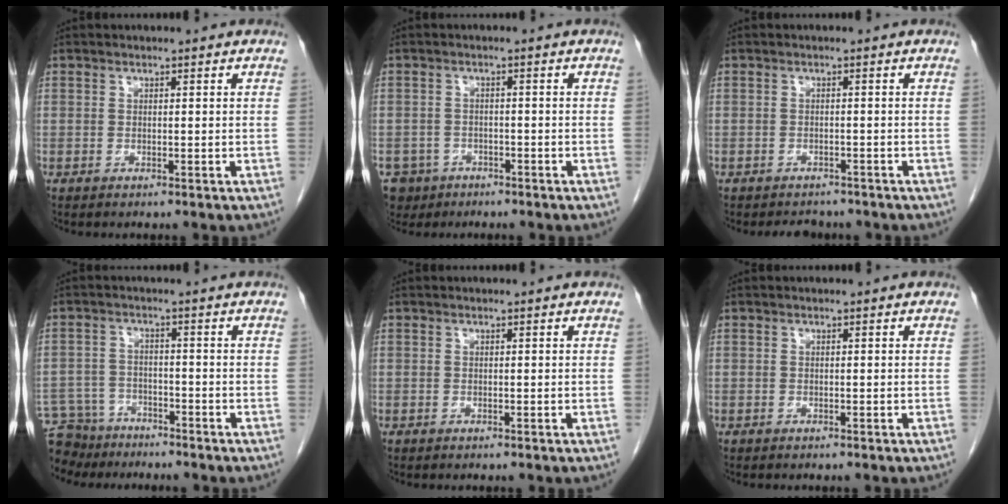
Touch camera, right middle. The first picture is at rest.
{"total": 5.7, "force": [-3.6, 4.4, 0.4], "torque": [-0.013, 0.006, -0.055]}
{"total": 3.2, "force": [-2.8, 1.4, 0.2], "torque": [-0.005, 0.000, -0.040]}
{"total": 9.2, "force": [-8.0, 4.4, 1.1], "torque": [-0.030, -0.002, -0.127]}
{"total": 0.0}
{"total": 0.0}